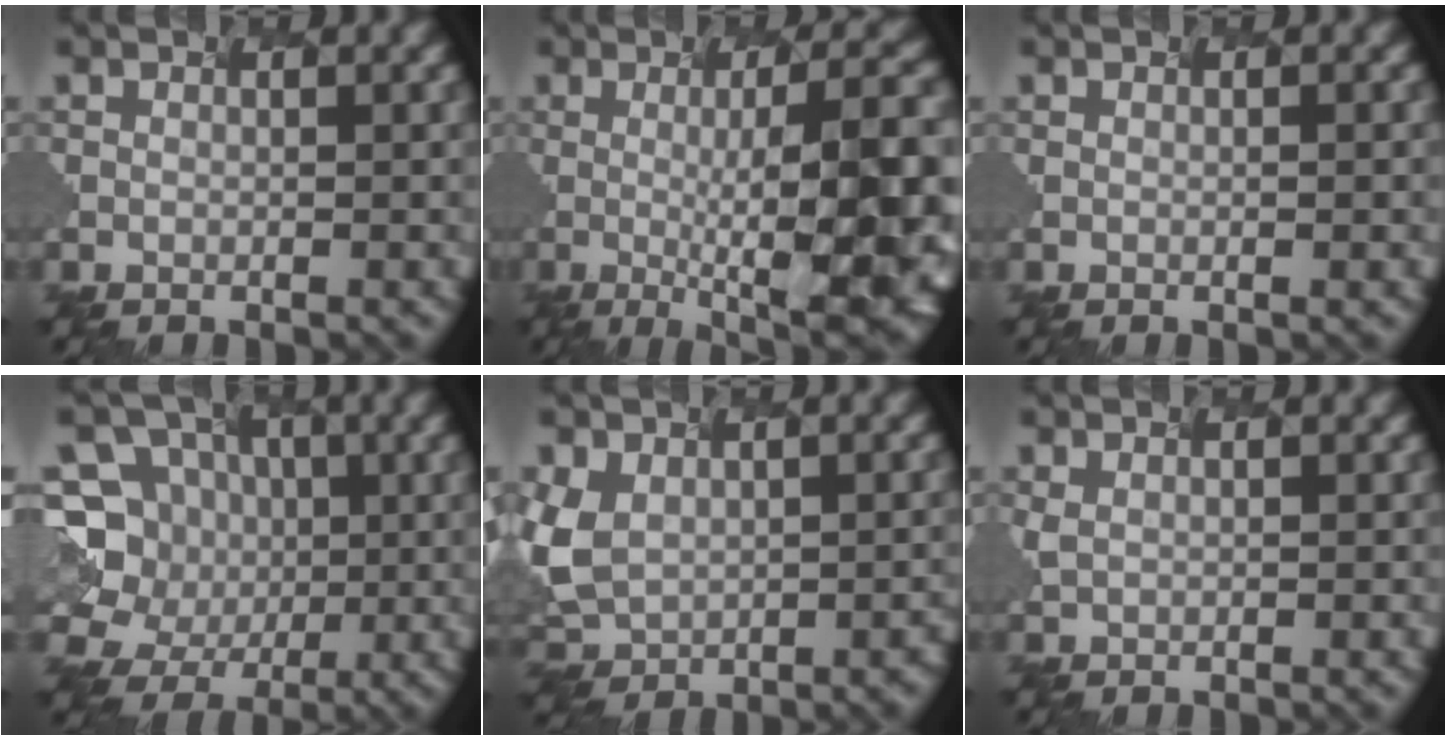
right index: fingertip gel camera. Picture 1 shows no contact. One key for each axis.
{"total": 12.8, "fx": -1.7, "fy": 3.3, "fz": 12.3, "tx": -0.131, "ty": 0.006, "tz": -0.009}
{"total": 2.0, "fx": 0.2, "fy": 1.0, "fz": 1.7, "tx": 0.002, "ty": 0.012, "tz": -0.013}
{"total": 10.1, "fx": -1.7, "fy": 9.5, "fz": 2.9, "tx": -0.069, "ty": 0.037, "tz": -0.045}
{"total": 6.4, "fx": -0.6, "fy": 5.1, "fz": 3.9, "tx": -0.084, "ty": -0.023, "tz": 0.001}
{"total": 0.6, "fx": 0.5, "fy": 0.2, "fz": 0.3, "tx": -0.014, "ty": -0.003, "tz": 0.020}